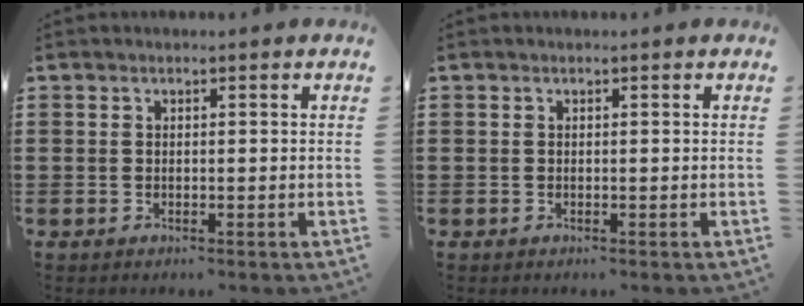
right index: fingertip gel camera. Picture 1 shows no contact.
{"total": 0.0}